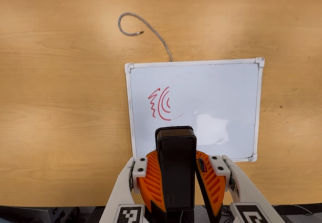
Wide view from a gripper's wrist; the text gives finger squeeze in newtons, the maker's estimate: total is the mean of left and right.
{"total": 10.4, "left": 10.2, "right": 10.7}